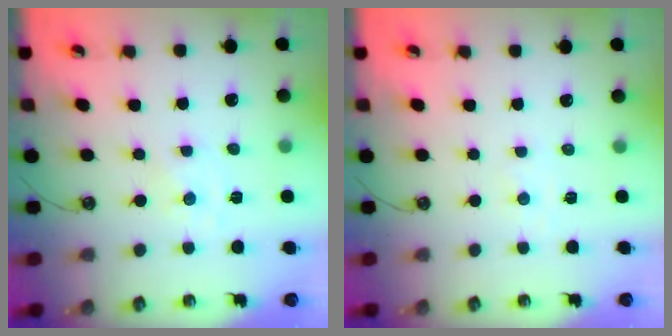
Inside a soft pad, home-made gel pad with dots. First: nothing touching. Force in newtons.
{"total": 1.4, "press": 1.4, "slide": 0.2}